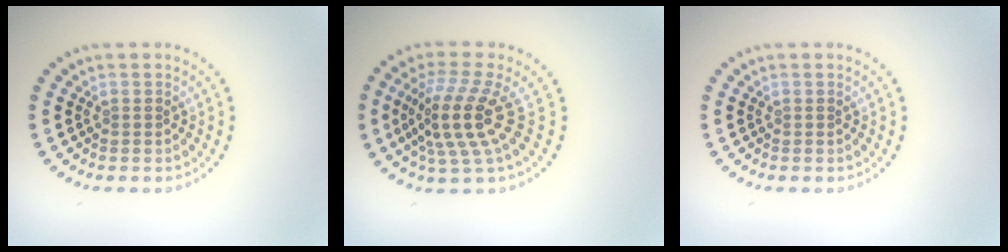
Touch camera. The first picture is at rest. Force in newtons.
{"total": 4.7, "press": 3.7, "slide": 2.8}
{"total": 0.0}